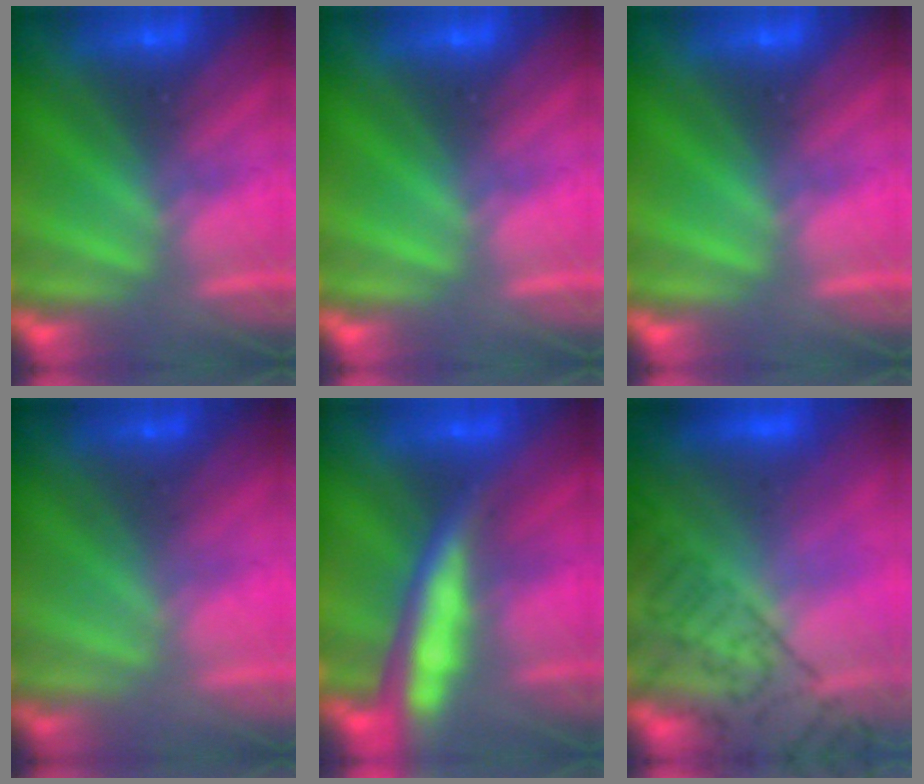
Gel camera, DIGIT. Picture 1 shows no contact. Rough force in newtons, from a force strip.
{"total": 0.0}
{"total": 0.0}
{"total": 1.1}
{"total": 6.0}
{"total": 8.8}